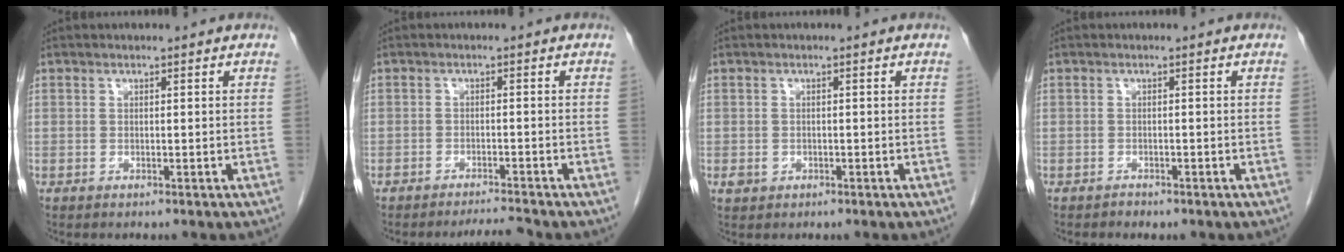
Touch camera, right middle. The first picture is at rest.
{"total": 2.3, "force": [-2.2, -0.5, 0.2], "torque": [-0.006, -0.012, -0.035]}
{"total": 1.5, "force": [-0.5, 1.2, 0.6], "torque": [-0.009, 0.003, -0.002]}
{"total": 0.9, "force": [-0.7, 0.5, 0.1], "torque": [-0.006, 0.001, -0.010]}